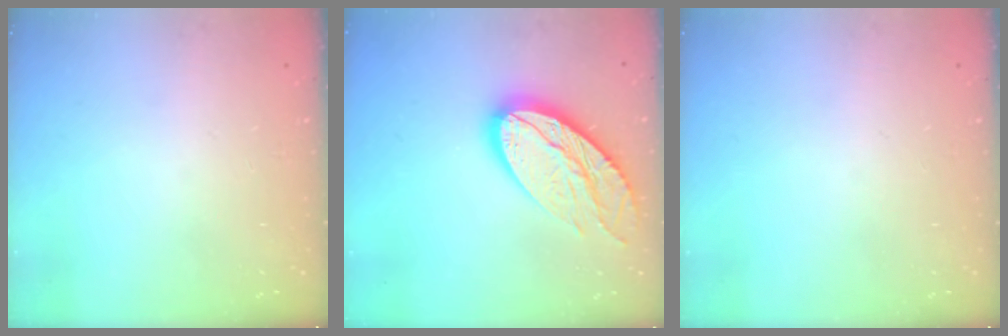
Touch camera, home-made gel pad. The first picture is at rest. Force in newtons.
{"total": 18.2, "press": 18.1, "slide": 1.7}
{"total": 0.0}